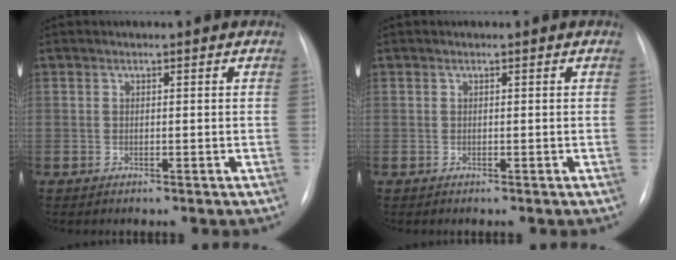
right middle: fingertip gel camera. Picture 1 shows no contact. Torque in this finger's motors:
{"motor_torque": [0.23, -0.17, 0.05, 0.00]}